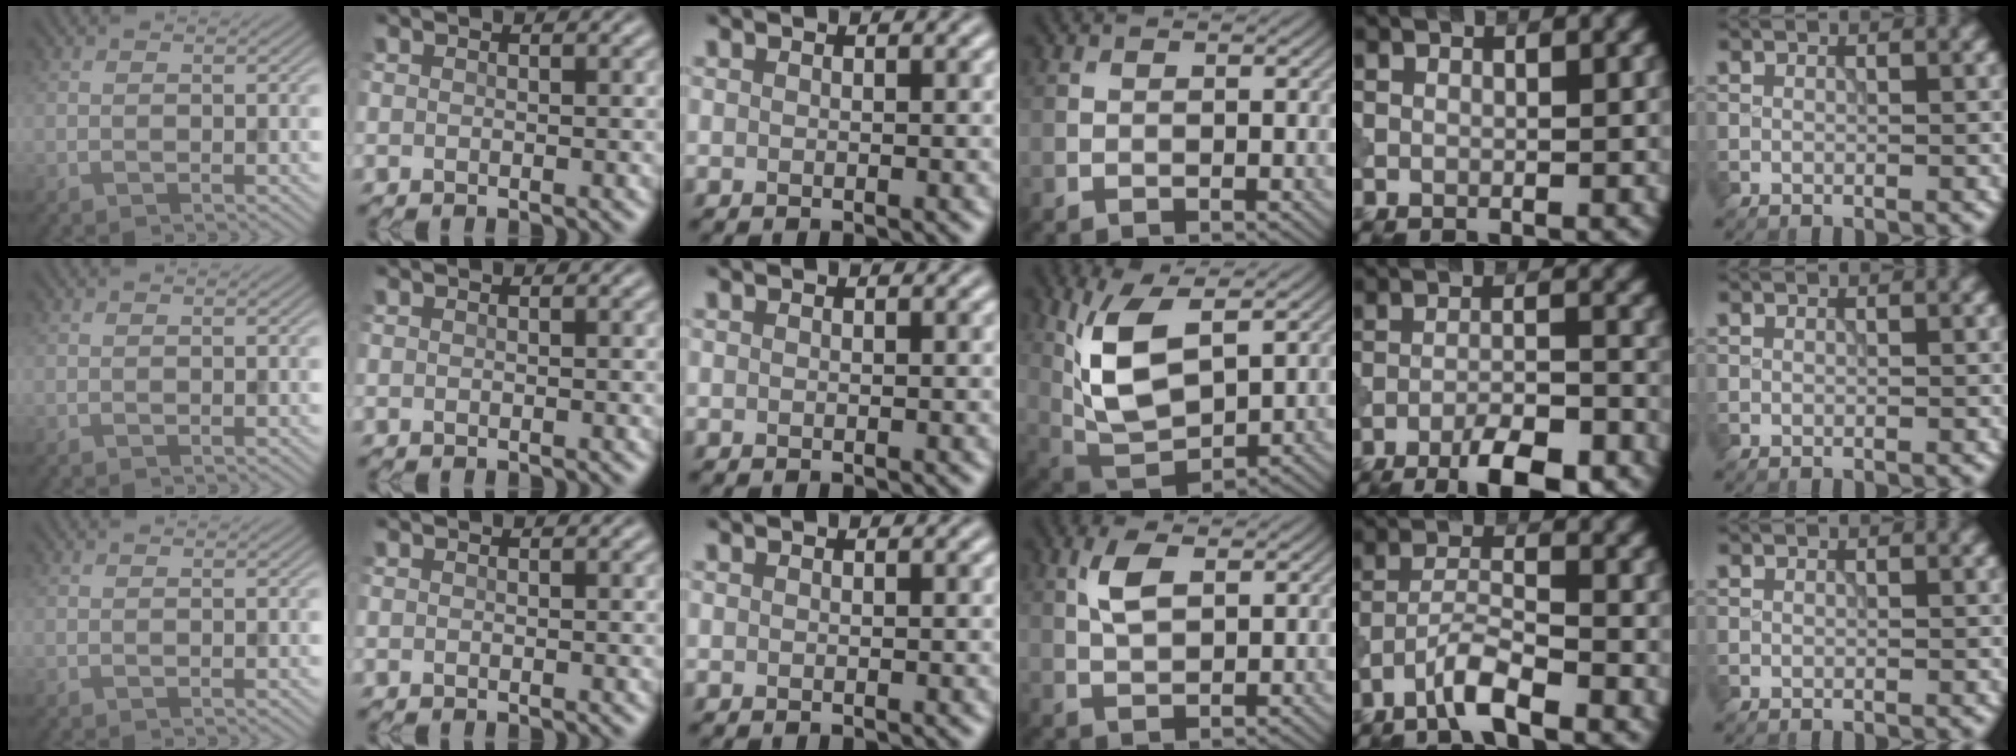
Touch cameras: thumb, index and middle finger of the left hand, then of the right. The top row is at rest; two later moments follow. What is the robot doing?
{"motion": "shake", "object": "bell"}